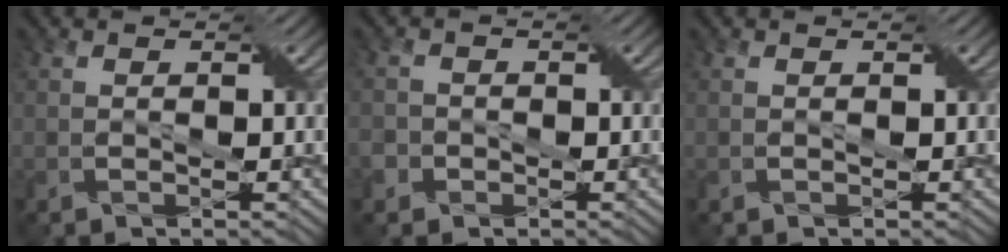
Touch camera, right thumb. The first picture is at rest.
{"total": 2.2, "force": [-0.9, 2.0, 0.4], "torque": [-0.010, 0.002, -0.019]}
{"total": 0.0}